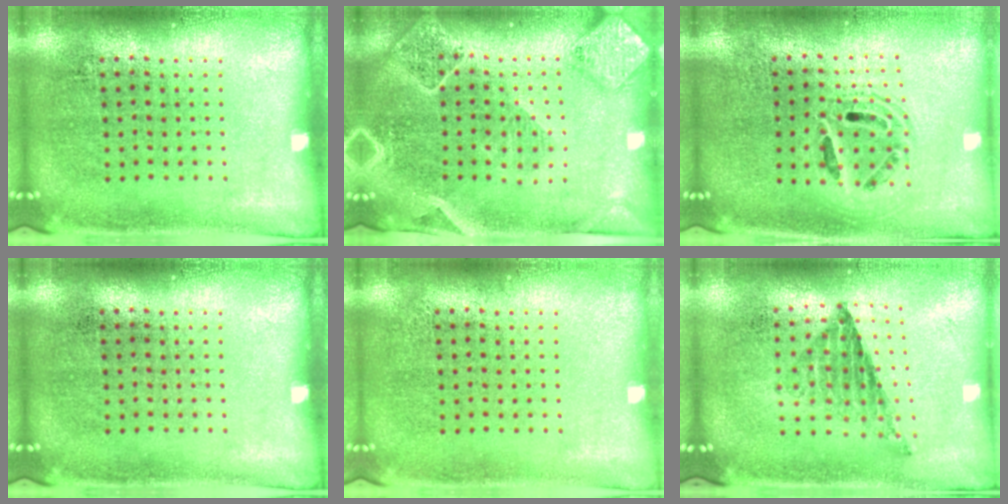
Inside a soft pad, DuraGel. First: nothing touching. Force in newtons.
{"total": 2.3, "press": 2.1, "slide": 1.0}
{"total": 1.6, "press": 1.3, "slide": 0.9}
{"total": 0.0}
{"total": 0.0}
{"total": 0.8, "press": 0.8, "slide": 0.2}